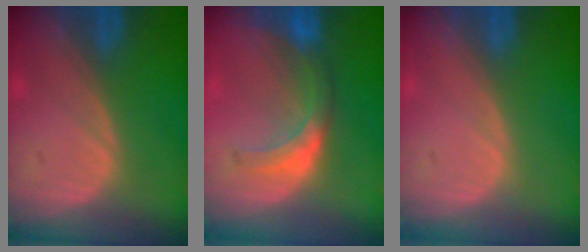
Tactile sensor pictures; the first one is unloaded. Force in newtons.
{"total": 5.9, "press": 5.9, "slide": 0.6}
{"total": 0.0}